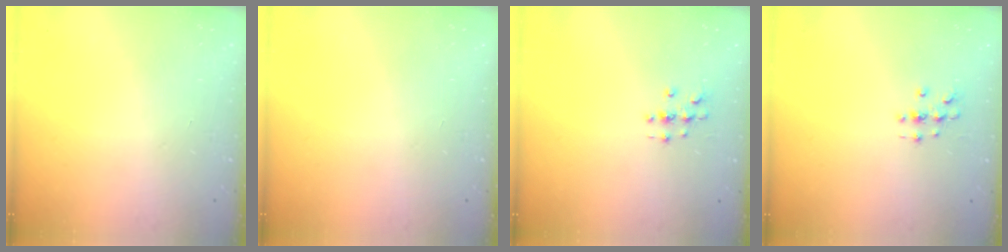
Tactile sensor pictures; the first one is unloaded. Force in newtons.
{"total": 0.0}
{"total": 2.7, "press": 2.7, "slide": 0.3}
{"total": 3.0, "press": 3.0, "slide": 0.3}